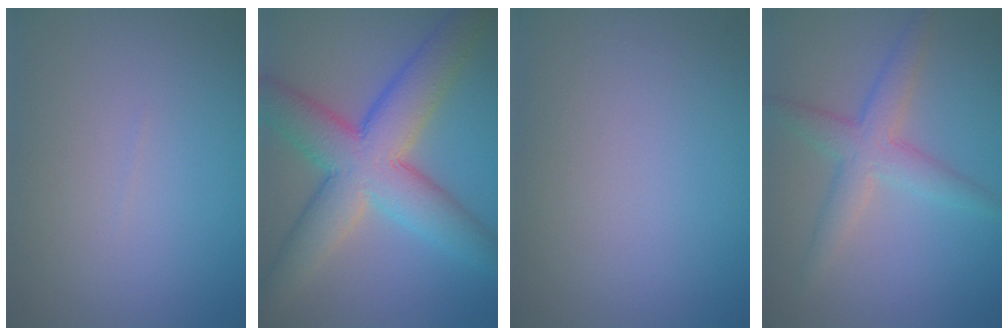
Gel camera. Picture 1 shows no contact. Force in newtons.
{"total": 9.7, "press": 9.7, "slide": 0.3}
{"total": 0.0}
{"total": 3.7, "press": 3.7, "slide": 0.1}